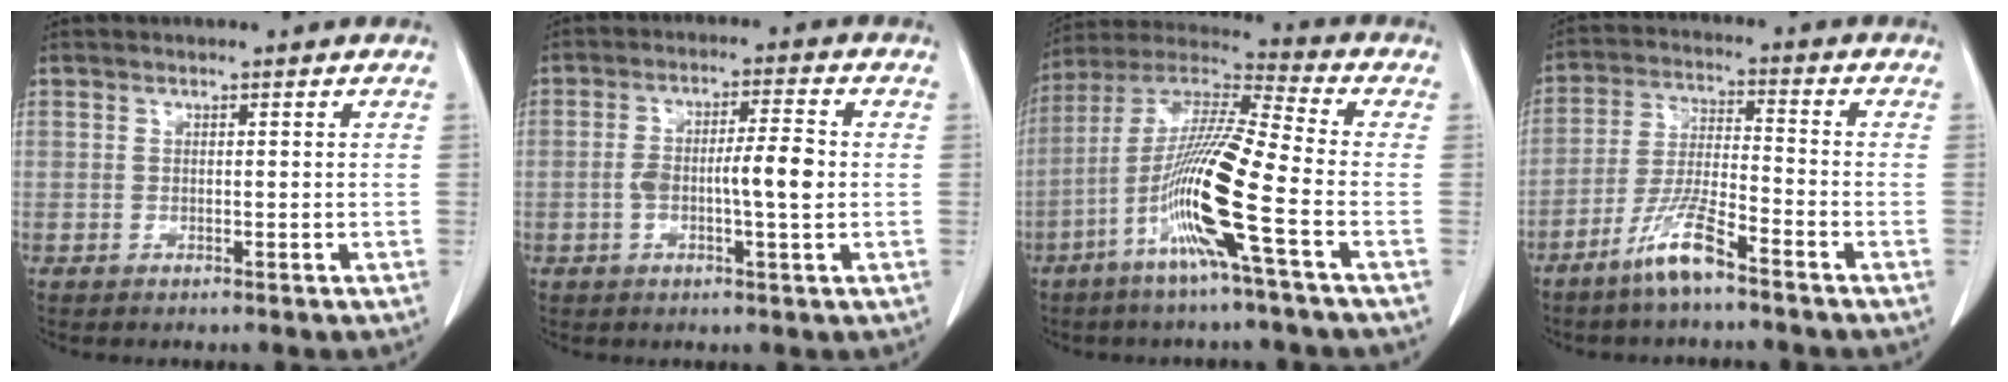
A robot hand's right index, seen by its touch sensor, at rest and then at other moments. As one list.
[{"total": 6.9, "force": [-0.7, 1.1, 6.8], "torque": [-0.123, 0.010, -0.013]}, {"total": 15.2, "force": [-5.5, -1.0, 14.1], "torque": [-0.282, -0.010, -0.116]}, {"total": 8.1, "force": [-5.7, 0.6, 5.8], "torque": [-0.122, -0.013, -0.115]}]